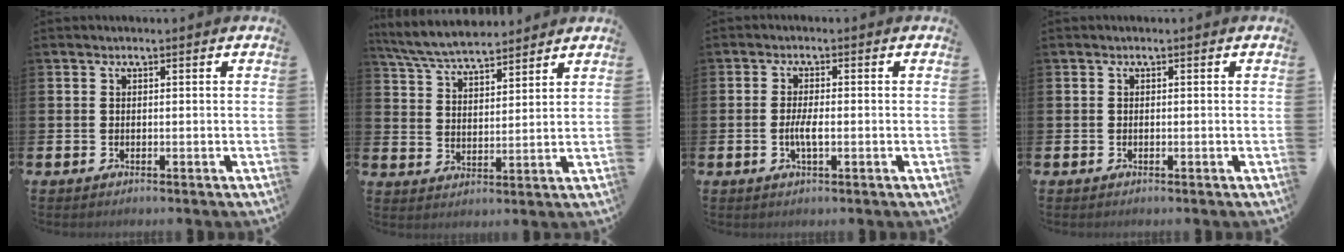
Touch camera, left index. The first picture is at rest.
{"total": 6.6, "force": [6.3, 1.2, 1.6], "torque": [-0.060, -0.025, 0.115]}
{"total": 2.6, "force": [-0.6, 0.7, 2.4], "torque": [-0.036, -0.002, -0.012]}
{"total": 0.0}